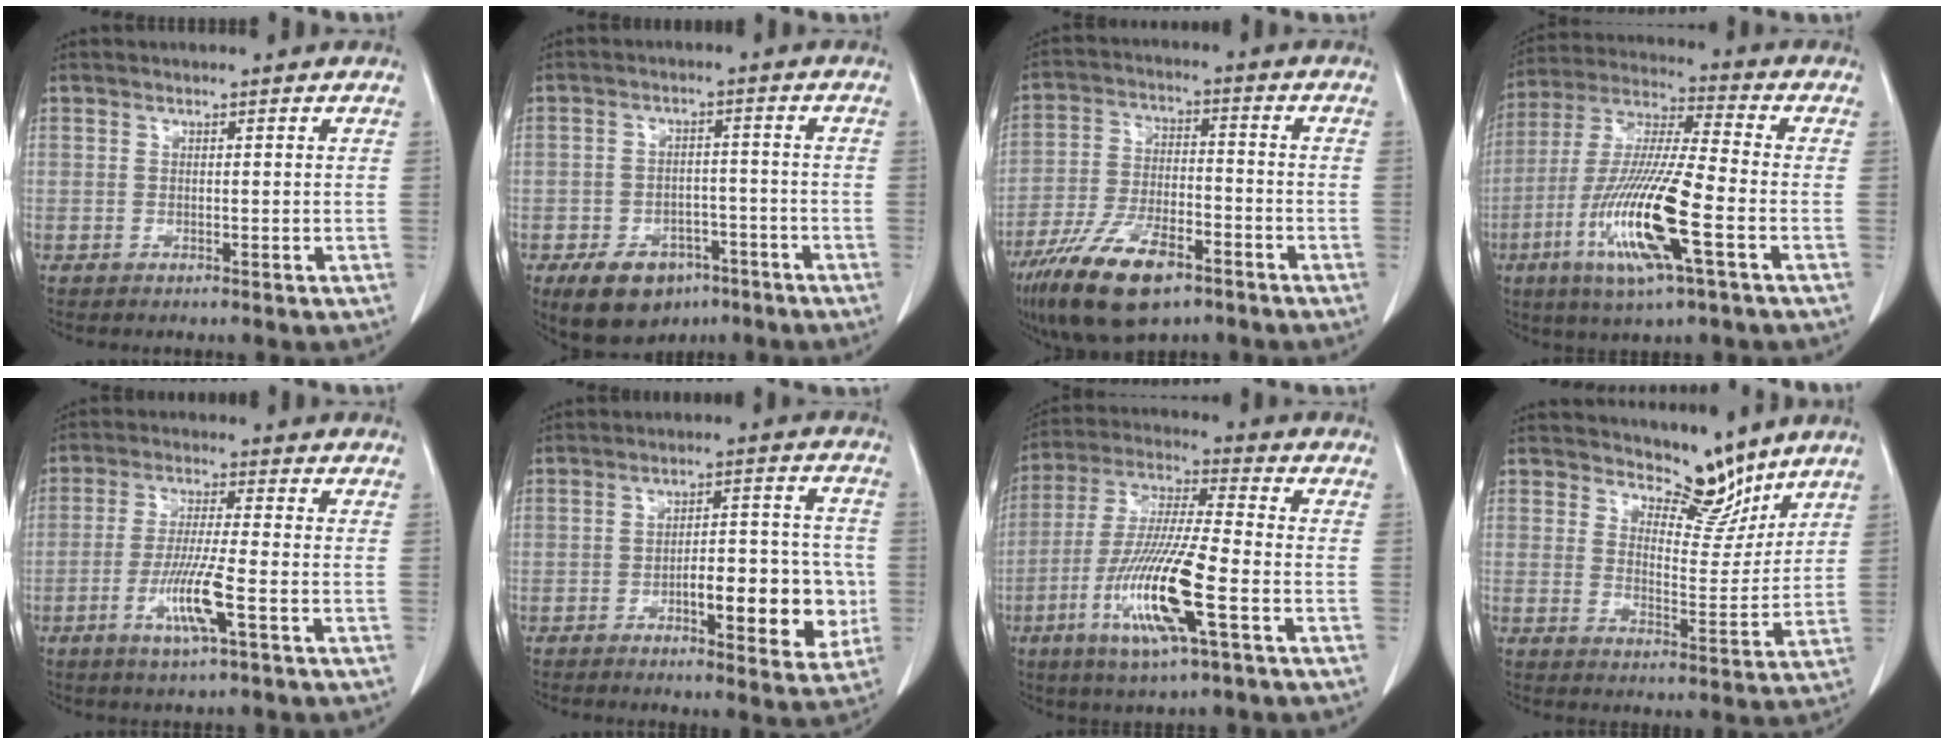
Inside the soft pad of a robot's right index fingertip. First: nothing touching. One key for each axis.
{"total": 9.7, "fx": -6.1, "fy": 5.9, "fz": 4.6, "tx": -0.076, "ty": 0.007, "tz": -0.089}
{"total": 14.0, "fx": -8.8, "fy": 4.9, "fz": 9.7, "tx": -0.188, "ty": -0.015, "tz": -0.157}
{"total": 16.7, "fx": -5.7, "fy": 1.1, "fz": 15.7, "tx": -0.322, "ty": -0.019, "tz": -0.110}
{"total": 8.1, "fx": -3.2, "fy": -0.1, "fz": 7.5, "tx": -0.146, "ty": -0.013, "tz": -0.062}
{"total": 12.1, "fx": -3.1, "fy": 3.8, "fz": 11.0, "tx": -0.145, "ty": 0.018, "tz": -0.040}
{"total": 15.3, "fx": -5.4, "fy": 0.9, "fz": 14.3, "tx": -0.292, "ty": -0.017, "tz": -0.104}
{"total": 7.3, "fx": 6.5, "fy": 2.6, "fz": 2.0, "tx": -0.020, "ty": -0.019, "tz": 0.103}